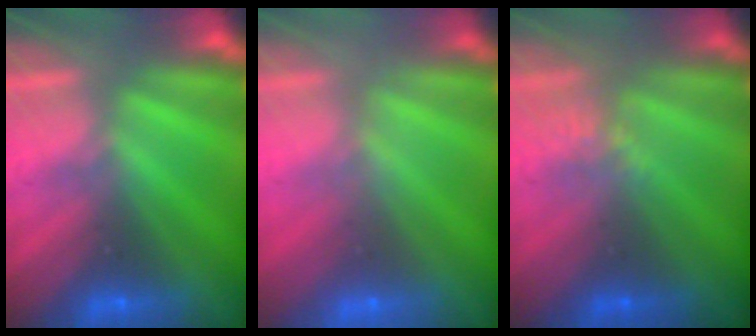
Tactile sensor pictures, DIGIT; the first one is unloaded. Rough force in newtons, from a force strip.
{"total": 1.5}
{"total": 1.1}